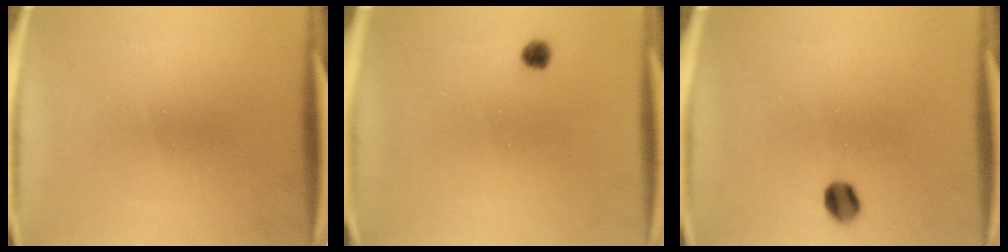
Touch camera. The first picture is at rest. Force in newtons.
{"total": 1.8}
{"total": 3.4}